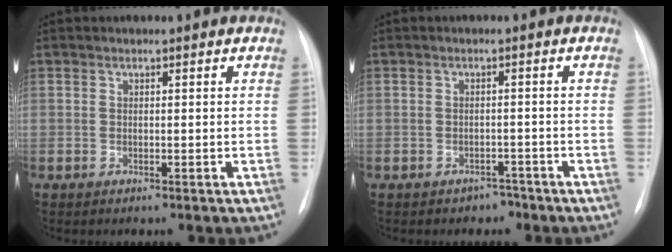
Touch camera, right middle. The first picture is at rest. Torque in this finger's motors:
{"motor_torque": [-0.08, -0.01, -0.01, -0.04]}